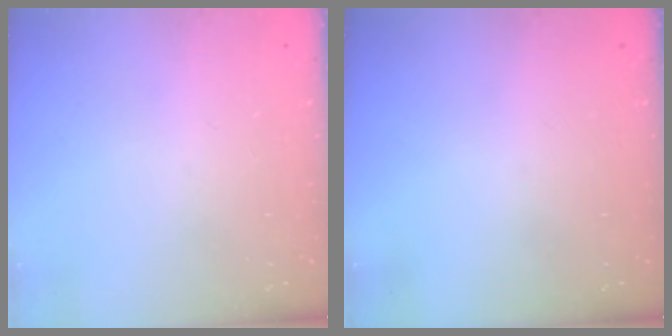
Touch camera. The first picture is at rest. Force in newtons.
{"total": 0.0}